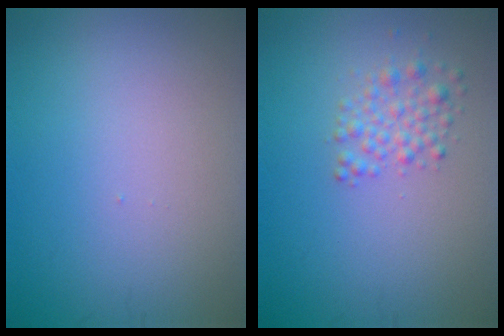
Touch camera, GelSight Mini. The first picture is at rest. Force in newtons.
{"total": 2.2, "press": 2.2, "slide": 0.1}